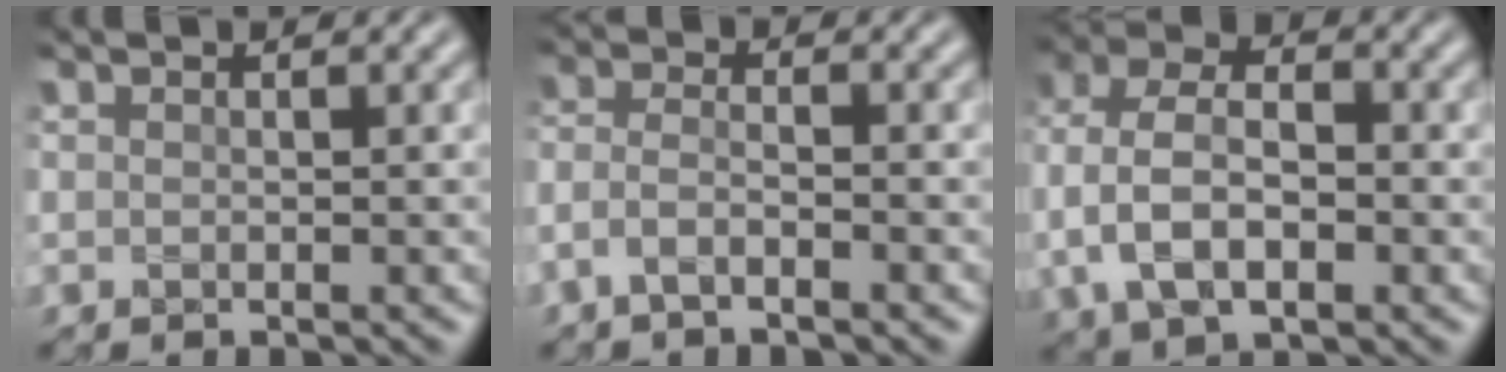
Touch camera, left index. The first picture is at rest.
{"total": 2.4, "force": [-1.6, 0.7, 1.6], "torque": [-0.039, 0.003, -0.042]}
{"total": 7.0, "force": [-1.0, 4.4, 5.3], "torque": [-0.112, 0.008, -0.027]}